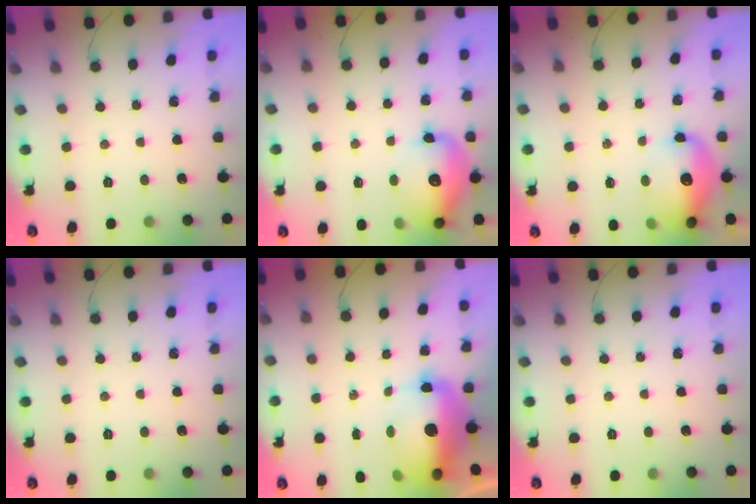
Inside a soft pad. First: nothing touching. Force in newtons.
{"total": 15.0, "press": 14.4, "slide": 4.5}
{"total": 12.8, "press": 12.4, "slide": 3.3}
{"total": 0.0}
{"total": 15.6, "press": 14.8, "slide": 4.9}
{"total": 0.0}